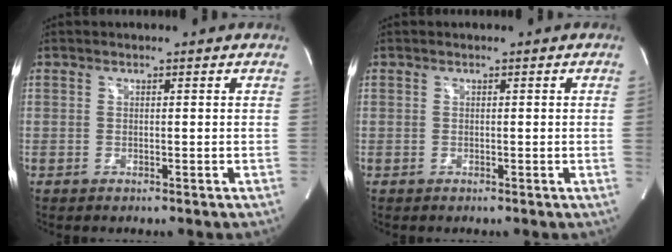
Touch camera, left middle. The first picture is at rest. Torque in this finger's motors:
{"motor_torque": [0.34, -0.37, -0.36, -0.07]}